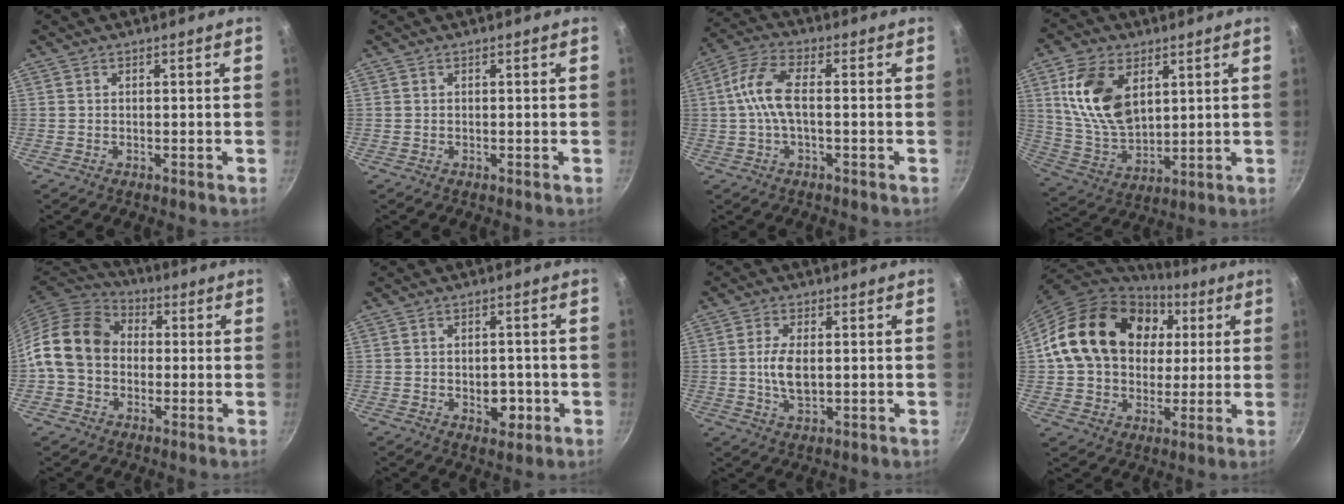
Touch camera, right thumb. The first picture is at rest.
{"total": 0.0}
{"total": 8.4, "force": [-0.2, 3.5, 7.6], "torque": [-0.177, 0.023, -0.016]}
{"total": 15.3, "force": [5.2, 9.4, 10.9], "torque": [-0.186, -0.025, 0.110]}
{"total": 15.1, "force": [-0.2, 12.0, 9.1], "torque": [-0.147, 0.035, -0.020]}
{"total": 5.1, "force": [-1.4, 3.3, 3.7], "torque": [-0.030, 0.005, -0.015]}
{"total": 6.6, "force": [0.1, 3.2, 5.7], "torque": [-0.118, -0.002, 0.005]}
{"total": 22.6, "force": [5.1, 17.3, 13.6], "torque": [-0.220, 0.023, 0.088]}